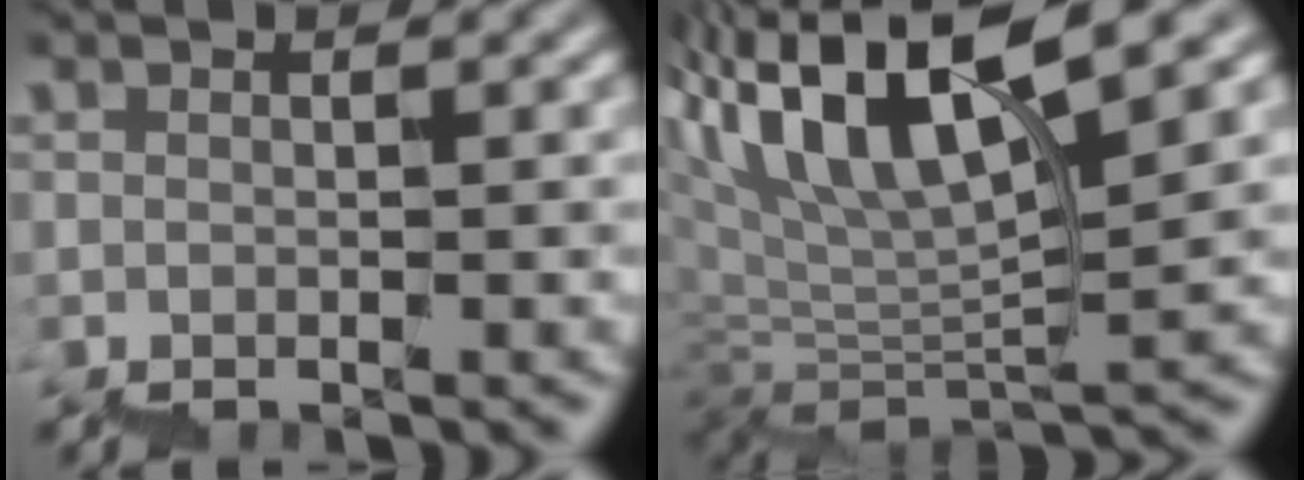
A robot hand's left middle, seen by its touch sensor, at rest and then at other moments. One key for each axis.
{"total": 10.9, "fx": 7.1, "fy": 2.6, "fz": 7.8, "tx": -0.145, "ty": 0.031, "tz": 0.138}